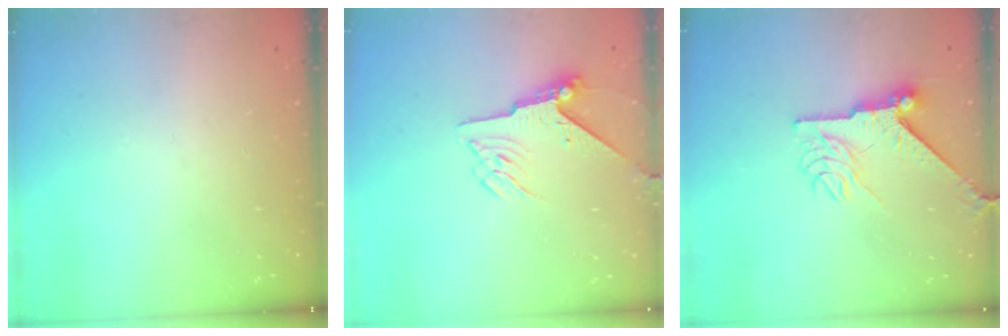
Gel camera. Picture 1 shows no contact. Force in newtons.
{"total": 8.1, "press": 8.0, "slide": 1.3}
{"total": 9.0, "press": 9.0, "slide": 0.6}